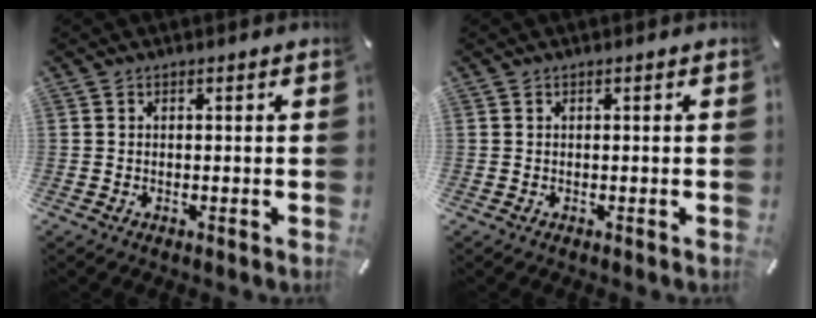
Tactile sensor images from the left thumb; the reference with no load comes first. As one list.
[{"total": 0.0}]